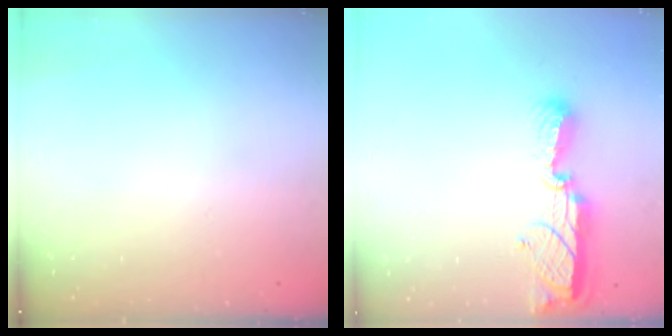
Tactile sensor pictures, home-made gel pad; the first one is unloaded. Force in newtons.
{"total": 9.9, "press": 9.7, "slide": 2.0}